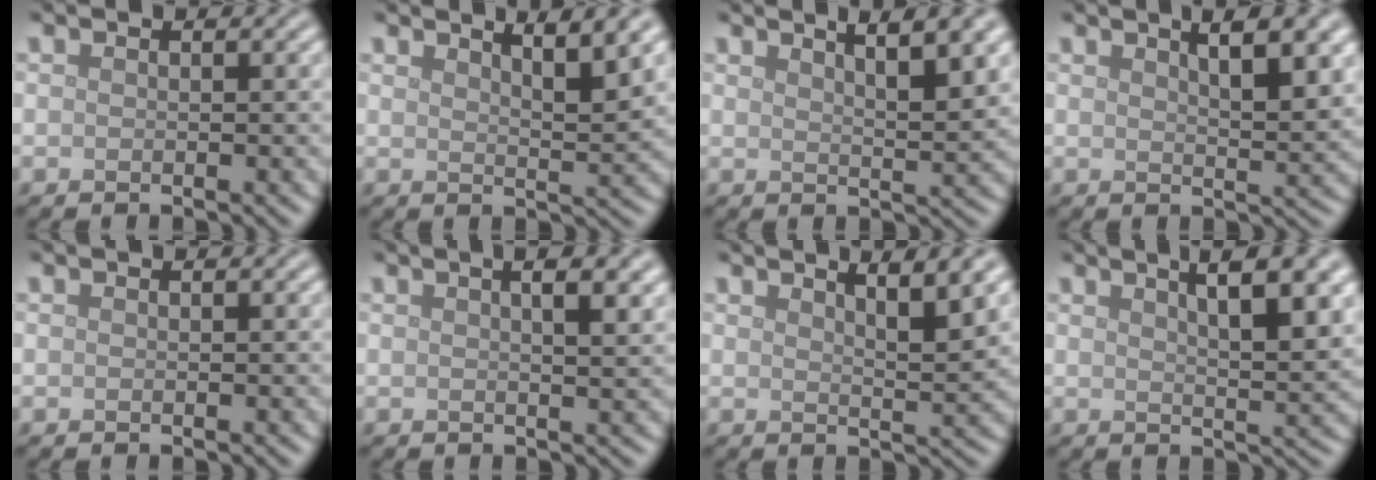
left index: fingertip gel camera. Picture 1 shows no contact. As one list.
[{"total": 4.2, "force": [2.9, 0.7, 3.0], "torque": [-0.032, 0.003, 0.046]}, {"total": 5.0, "force": [3.1, 1.2, 3.8], "torque": [-0.035, 0.009, 0.040]}, {"total": 5.0, "force": [2.5, 1.5, 4.0], "torque": [-0.045, 0.004, 0.033]}, {"total": 0.0}, {"total": 4.7, "force": [2.1, 1.8, 3.8], "torque": [-0.023, 0.022, 0.006]}, {"total": 4.1, "force": [2.6, 0.7, 3.0], "torque": [-0.032, 0.002, 0.041]}, {"total": 6.6, "force": [3.1, 2.0, 5.5], "torque": [-0.052, 0.019, 0.037]}]